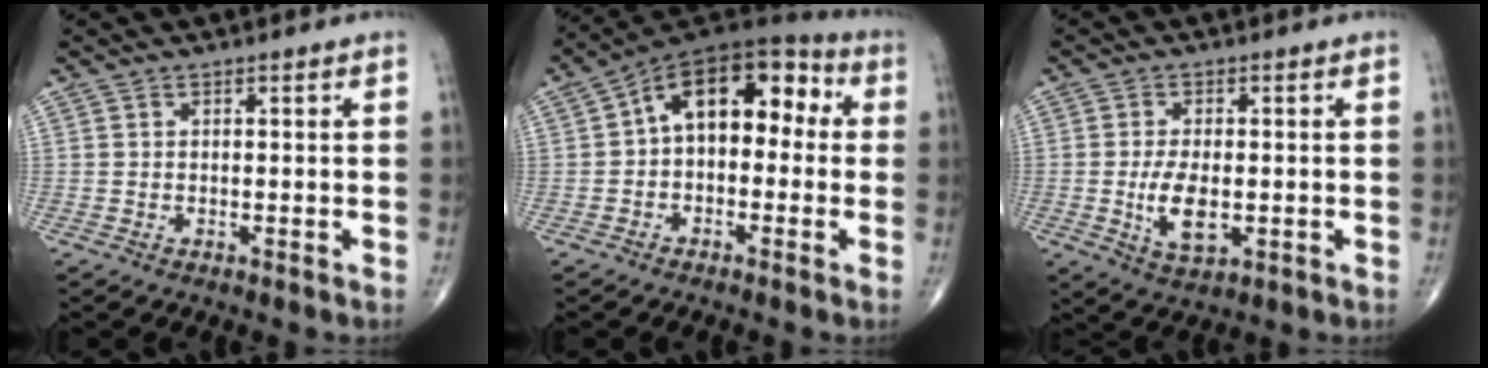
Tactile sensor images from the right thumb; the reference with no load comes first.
{"total": 14.4, "force": [1.3, 8.8, 11.4], "torque": [-0.129, 0.051, 0.002]}
{"total": 6.8, "force": [-1.1, 3.3, 5.9], "torque": [-0.105, -0.008, -0.013]}